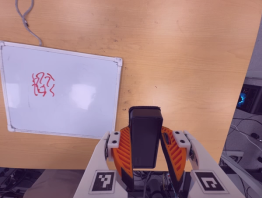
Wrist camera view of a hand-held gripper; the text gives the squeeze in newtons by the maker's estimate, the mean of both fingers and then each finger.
{"total": 5.0, "left": 4.3, "right": 5.7}